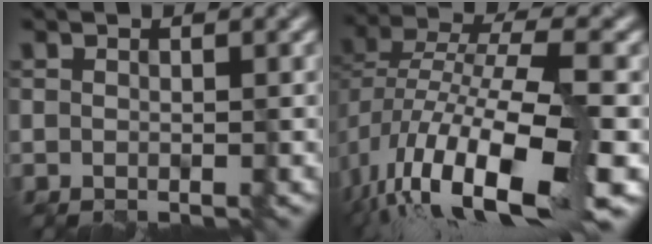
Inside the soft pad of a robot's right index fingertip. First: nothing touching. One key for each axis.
{"total": 15.0, "fx": -6.4, "fy": 5.6, "fz": 12.3, "tx": -0.237, "ty": 0.001, "tz": -0.118}